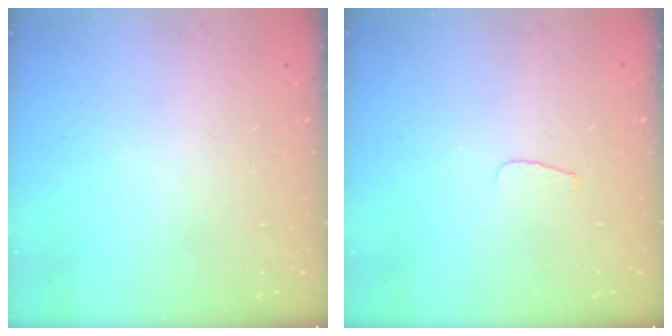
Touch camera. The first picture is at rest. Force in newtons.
{"total": 3.6, "press": 3.6, "slide": 0.4}